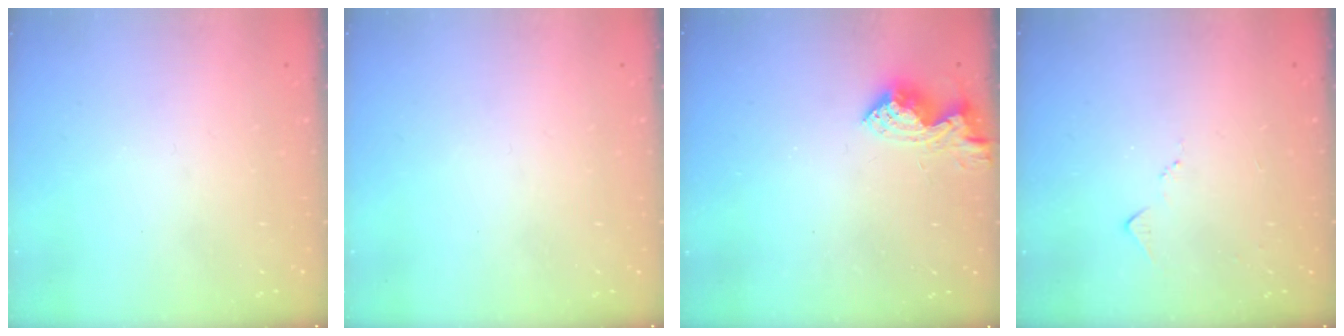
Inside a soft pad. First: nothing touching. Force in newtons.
{"total": 0.0}
{"total": 13.7, "press": 13.6, "slide": 0.9}
{"total": 5.7, "press": 5.7, "slide": 0.8}